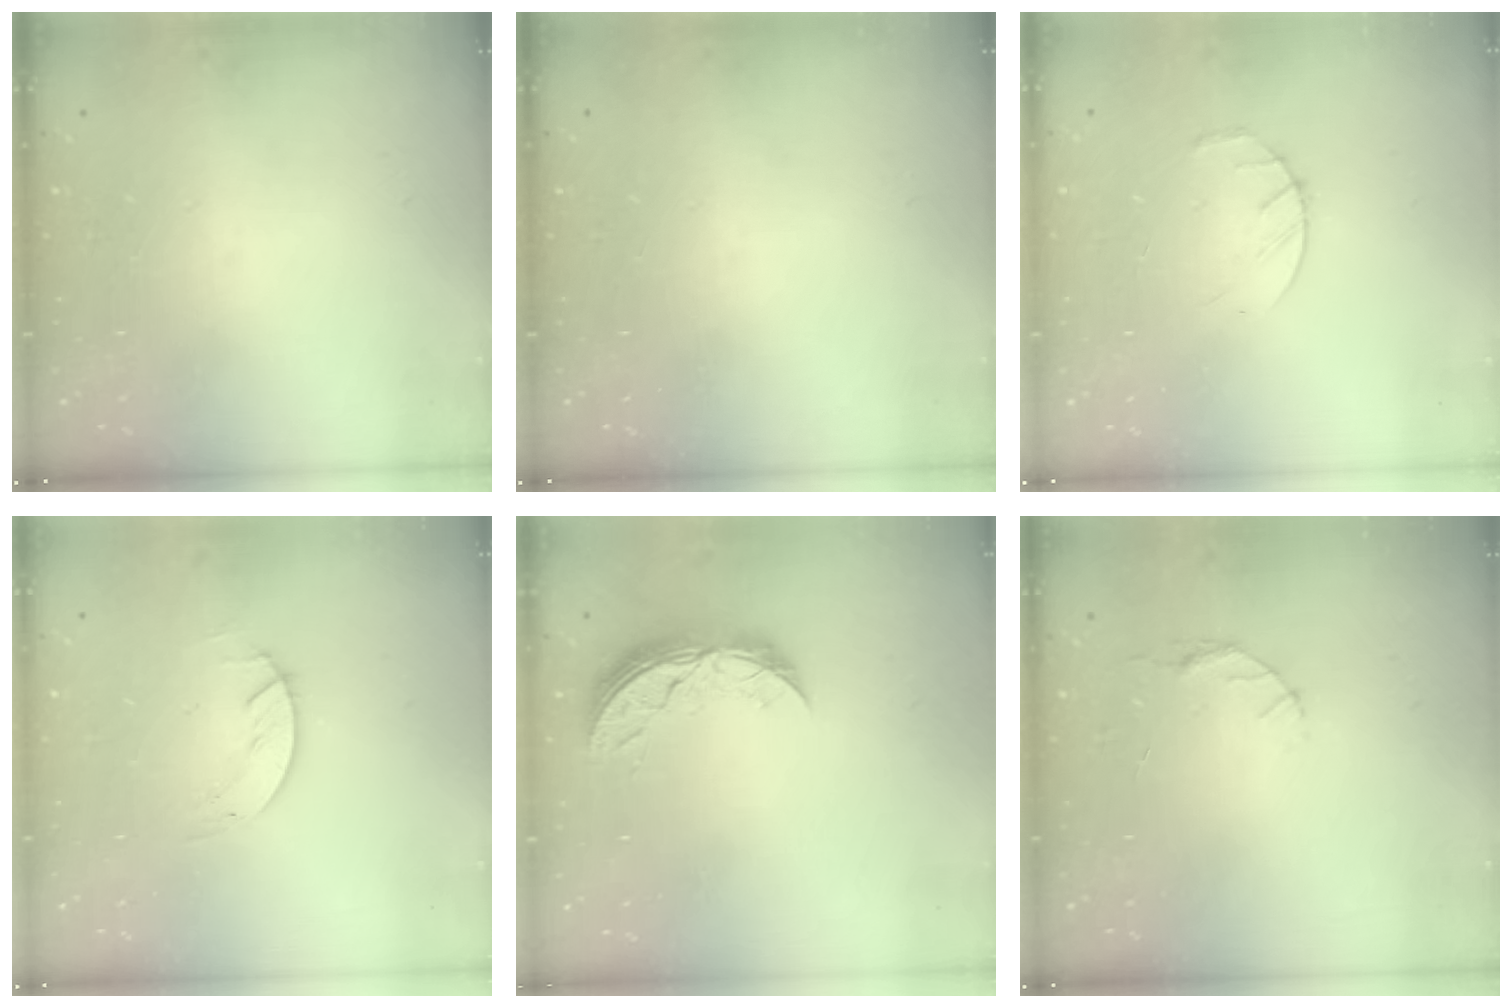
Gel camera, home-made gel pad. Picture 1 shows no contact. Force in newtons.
{"total": 0.0}
{"total": 3.2, "press": 3.2, "slide": 0.5}
{"total": 1.4, "press": 1.4, "slide": 0.2}
{"total": 9.3, "press": 9.3, "slide": 0.5}
{"total": 3.2, "press": 3.2, "slide": 0.4}